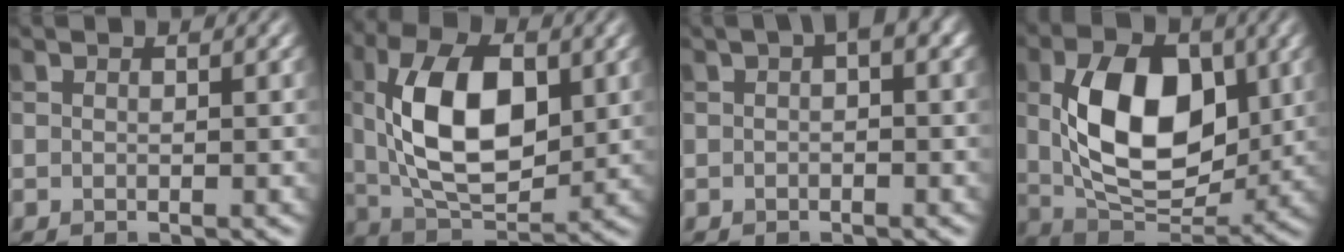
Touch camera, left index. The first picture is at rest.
{"total": 10.5, "force": [1.5, 5.6, 8.7], "torque": [-0.169, 0.004, 0.025]}
{"total": 2.3, "force": [0.7, 0.8, 2.0], "torque": [-0.024, 0.012, 0.009]}
{"total": 10.6, "force": [1.3, 6.3, 8.4], "torque": [-0.150, -0.003, 0.025]}